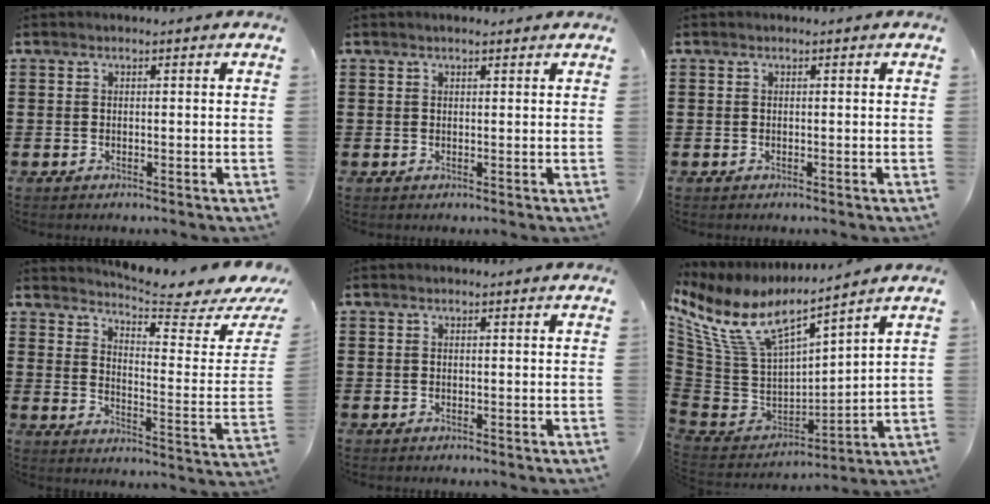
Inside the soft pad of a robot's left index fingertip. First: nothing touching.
{"total": 0.9, "force": [0.9, 0.1, 0.4], "torque": [-0.007, 0.001, 0.016]}
{"total": 0.0}
{"total": 5.5, "force": [4.9, 0.3, 2.6], "torque": [-0.060, -0.051, 0.078]}
{"total": 0.0}
{"total": 10.3, "force": [6.4, 4.0, 6.9], "torque": [-0.172, -0.043, 0.113]}